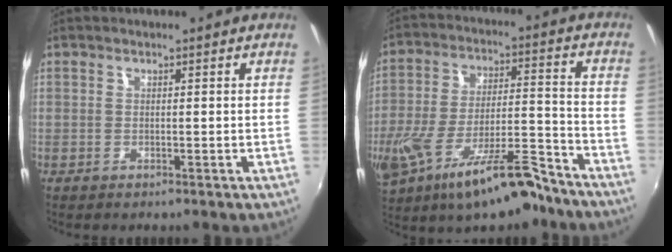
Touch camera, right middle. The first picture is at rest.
{"total": 18.7, "force": [-12.9, 5.0, 12.6], "torque": [-0.235, -0.030, -0.206]}